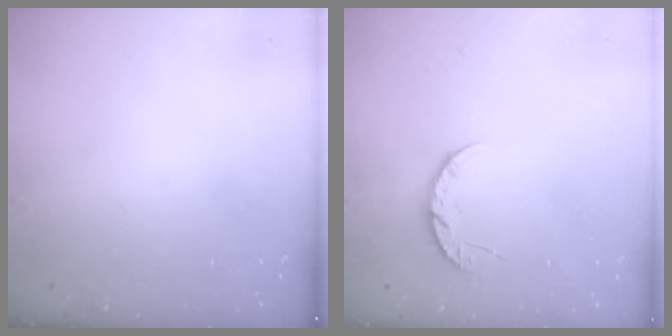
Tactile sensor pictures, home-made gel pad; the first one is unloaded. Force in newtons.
{"total": 6.1, "press": 6.1, "slide": 0.7}